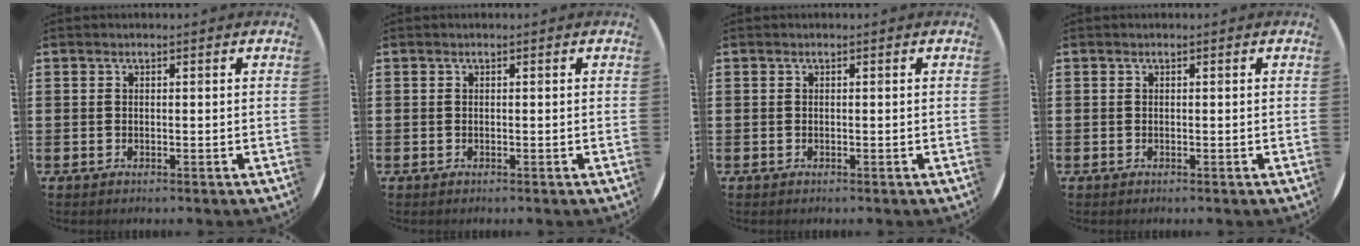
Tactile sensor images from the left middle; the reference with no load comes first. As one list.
[{"total": 0.0}, {"total": 0.0}, {"total": 0.0}]